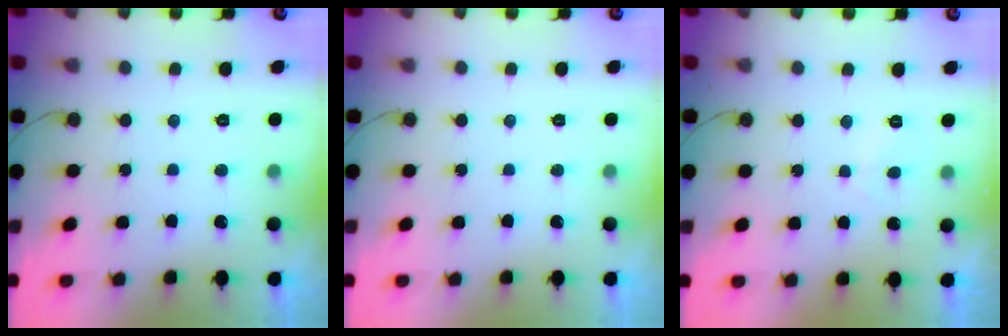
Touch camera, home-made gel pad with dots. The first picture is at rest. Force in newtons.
{"total": 0.0}
{"total": 1.2, "press": 1.1, "slide": 0.5}